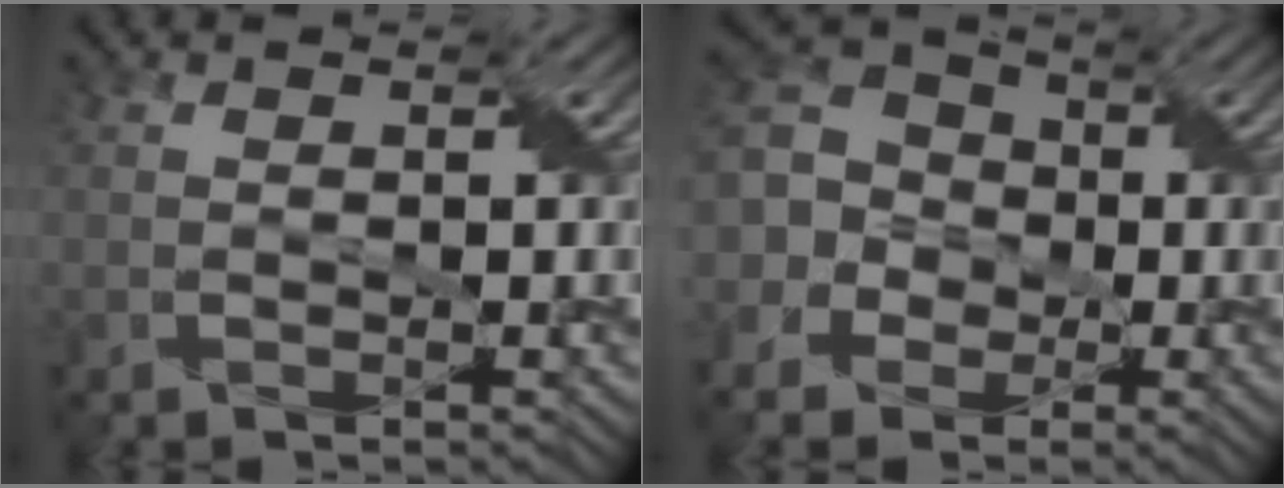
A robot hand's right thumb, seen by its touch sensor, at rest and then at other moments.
{"total": 10.5, "force": [0.0, 9.3, 4.8], "torque": [-0.170, 0.015, -0.036]}